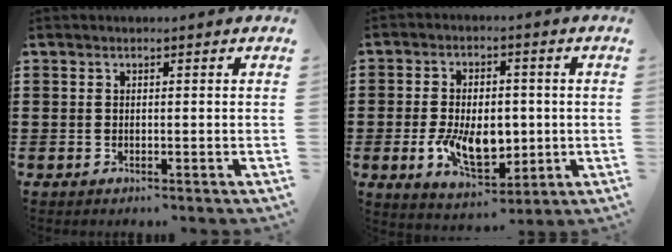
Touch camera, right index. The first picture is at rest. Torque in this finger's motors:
{"motor_torque": [2.14, 0.00, 1.05, 0.21]}